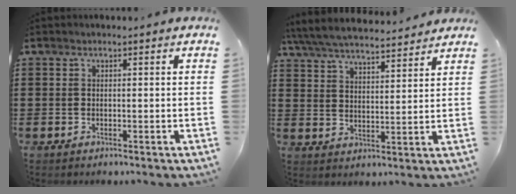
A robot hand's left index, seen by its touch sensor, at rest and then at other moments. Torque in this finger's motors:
{"motor_torque": [2.14, 0.00, 0.31, 0.21]}